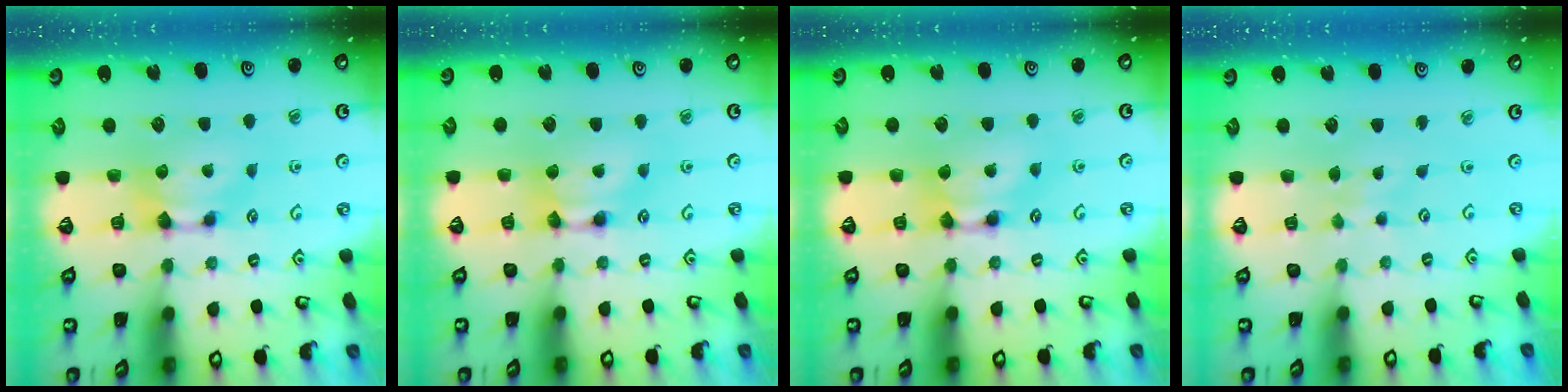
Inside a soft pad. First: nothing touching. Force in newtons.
{"total": 1.6, "press": 1.6, "slide": 0.2}
{"total": 1.6, "press": 1.5, "slide": 0.1}
{"total": 4.2, "press": 4.1, "slide": 0.3}